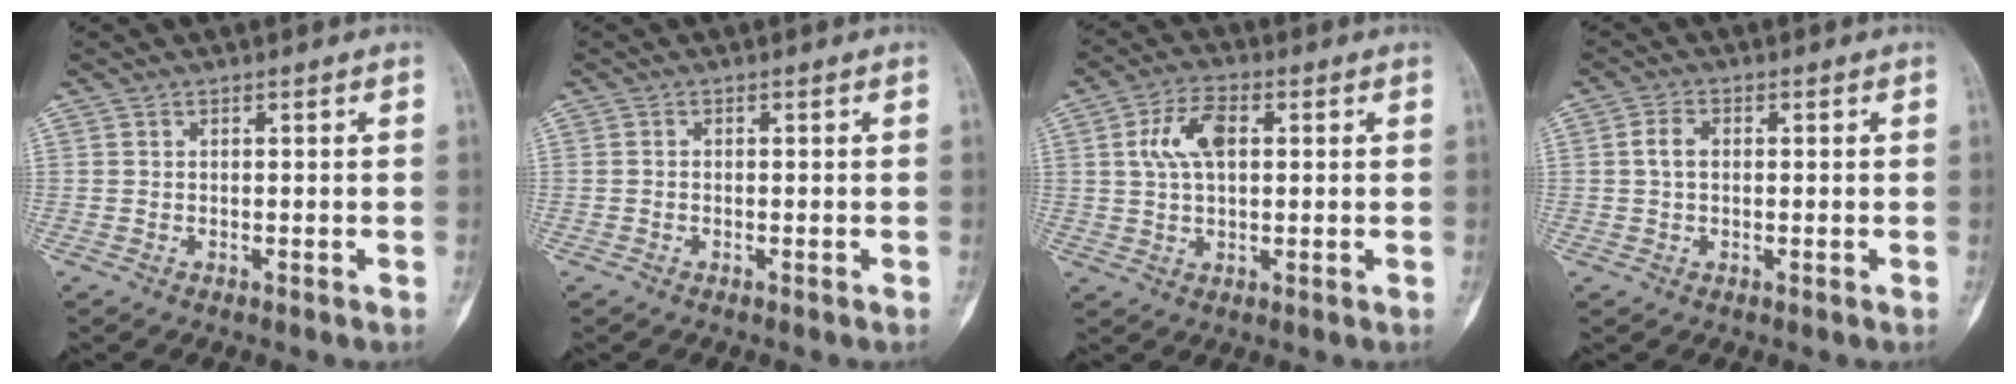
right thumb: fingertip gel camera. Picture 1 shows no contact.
{"total": 0.0}
{"total": 7.9, "force": [1.7, 4.4, 6.3], "torque": [-0.118, 0.009, 0.029]}
{"total": 2.7, "force": [0.2, 1.9, 2.0], "torque": [-0.037, 0.007, 0.000]}